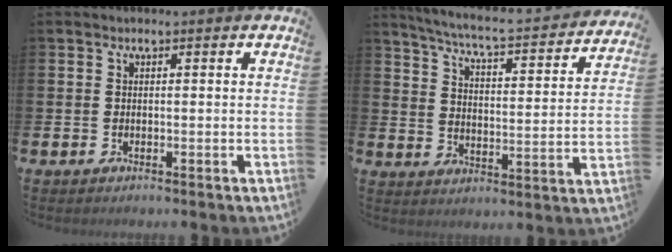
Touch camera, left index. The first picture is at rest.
{"total": 5.8, "force": [5.3, 0.3, 2.4], "torque": [-0.073, -0.043, 0.083]}